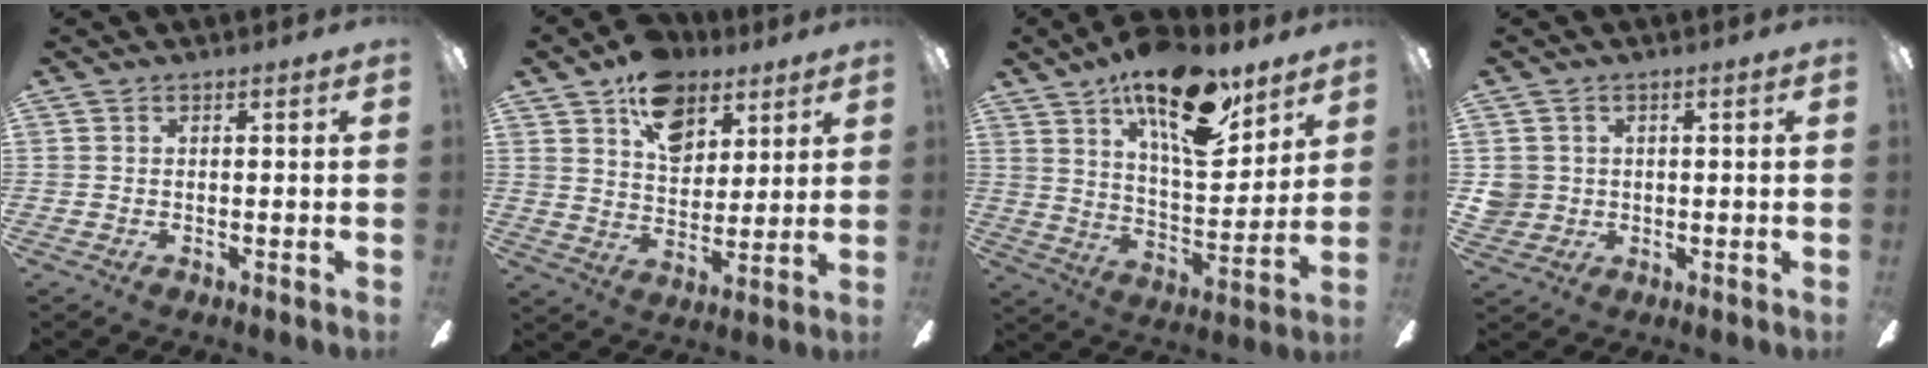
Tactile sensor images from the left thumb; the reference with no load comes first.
{"total": 13.1, "force": [8.1, 8.5, 5.9], "torque": [-0.079, -0.035, 0.148]}
{"total": 20.5, "force": [13.3, 8.0, 13.4], "torque": [-0.212, -0.073, 0.222]}
{"total": 3.6, "force": [0.5, 3.6, 0.4], "torque": [-0.010, 0.007, 0.010]}